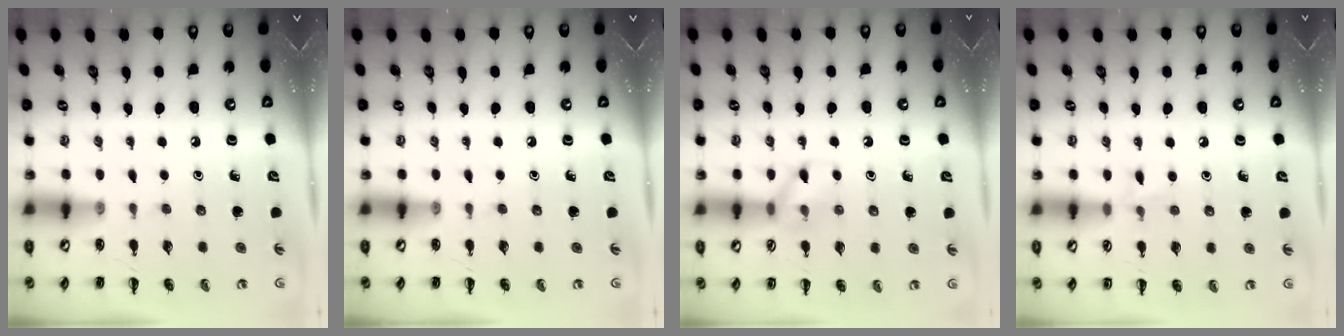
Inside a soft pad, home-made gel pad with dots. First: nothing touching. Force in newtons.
{"total": 0.0}
{"total": 7.2, "press": 7.2, "slide": 0.7}
{"total": 5.0, "press": 4.8, "slide": 1.4}